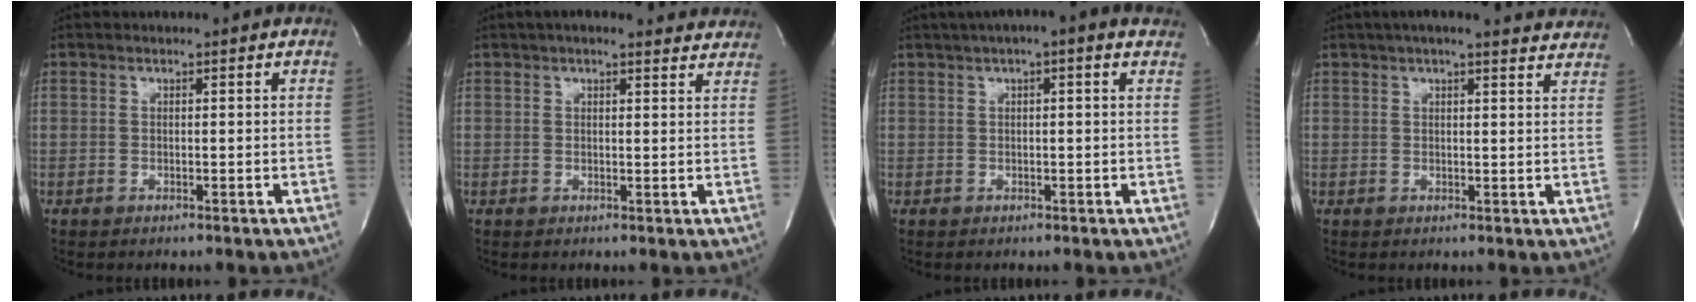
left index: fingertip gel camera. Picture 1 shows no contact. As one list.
[{"total": 10.0, "force": [8.9, 2.3, 4.0], "torque": [-0.043, 0.022, 0.094]}, {"total": 6.8, "force": [4.4, 1.1, 5.0], "torque": [-0.078, 0.039, 0.054]}, {"total": 14.0, "force": [12.7, 1.9, 5.5], "torque": [-0.073, 0.023, 0.146]}]